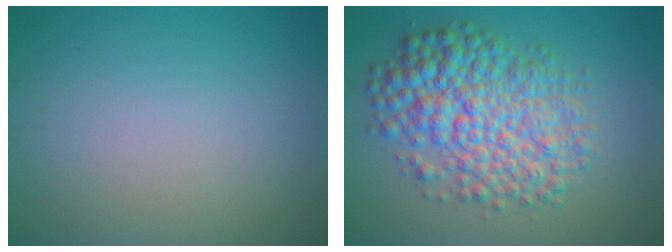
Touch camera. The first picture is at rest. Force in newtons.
{"total": 8.2, "press": 8.2, "slide": 0.1}